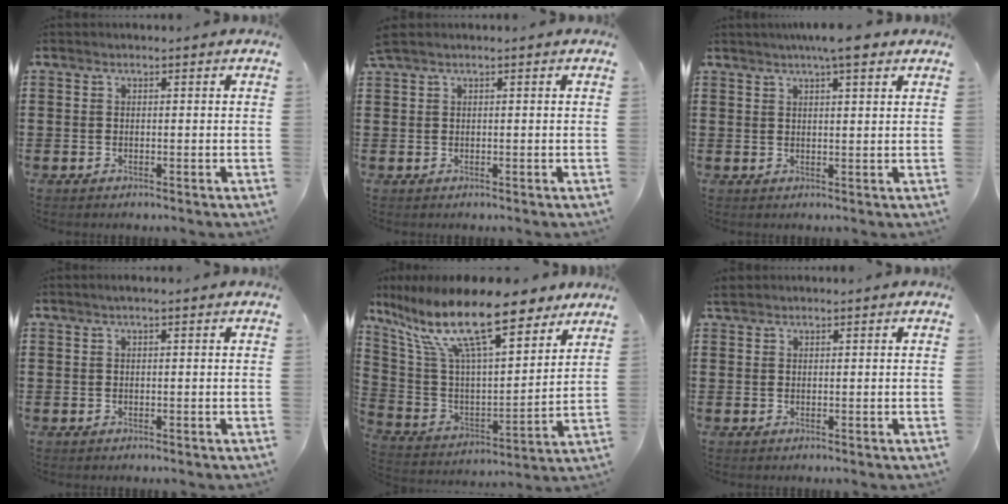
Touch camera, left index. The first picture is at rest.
{"total": 0.7, "force": [0.4, 0.0, 0.6], "torque": [-0.012, 0.000, 0.007]}
{"total": 4.9, "force": [3.6, 0.4, 3.3], "torque": [-0.057, -0.001, 0.059]}
{"total": 0.7, "force": [0.3, 0.0, 0.7], "torque": [-0.011, 0.000, 0.006]}
{"total": 17.1, "force": [11.8, 4.1, 11.7], "torque": [-0.263, -0.057, 0.203]}
{"total": 1.0, "force": [0.9, 0.3, 0.4], "torque": [-0.011, 0.002, 0.017]}